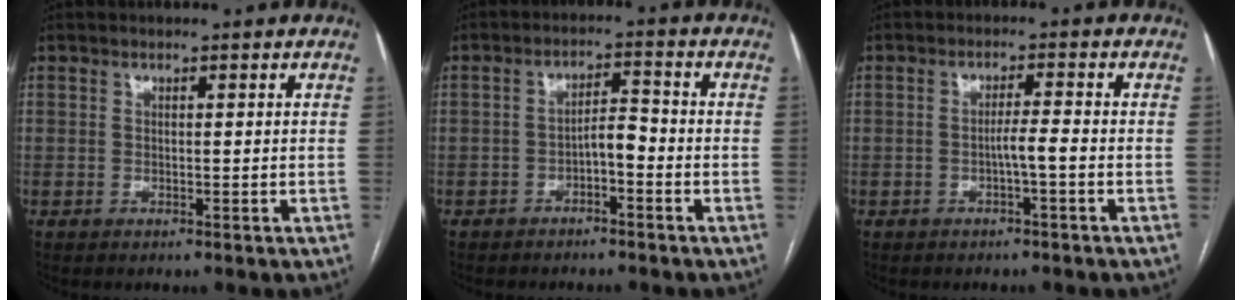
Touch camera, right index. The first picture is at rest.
{"total": 3.6, "force": [-1.8, 1.1, 2.9], "torque": [-0.048, 0.014, -0.030]}
{"total": 2.4, "force": [-1.0, -0.3, 2.2], "torque": [-0.034, 0.002, -0.019]}